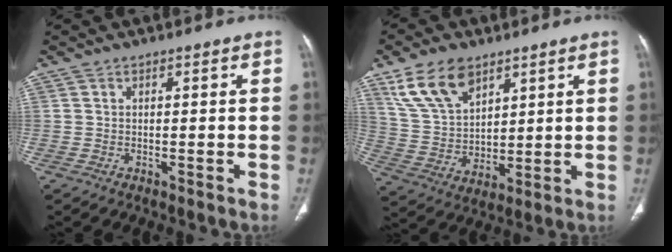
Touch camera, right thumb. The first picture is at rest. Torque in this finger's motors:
{"motor_torque": [-1.30, 1.67, 0.18, 0.07, 0.08]}